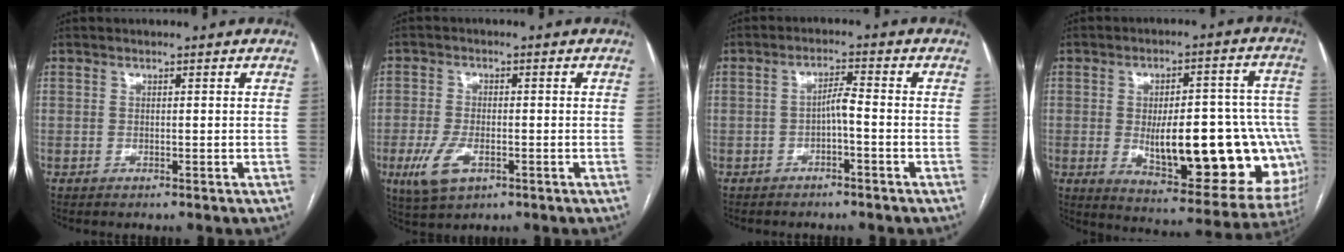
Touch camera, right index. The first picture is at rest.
{"total": 6.2, "force": [-2.4, 3.2, 4.7], "torque": [-0.105, -0.007, -0.038]}
{"total": 2.8, "force": [-1.1, 0.3, 2.6], "torque": [-0.044, 0.010, -0.018]}
{"total": 25.5, "force": [-3.9, 8.5, 23.7], "torque": [-0.234, 0.022, -0.024]}